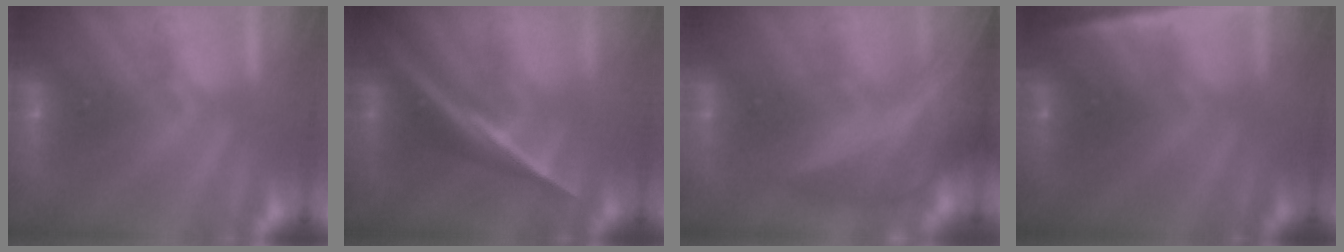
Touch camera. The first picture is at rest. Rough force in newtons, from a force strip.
{"total": 2.5}
{"total": 7.4}
{"total": 4.6}